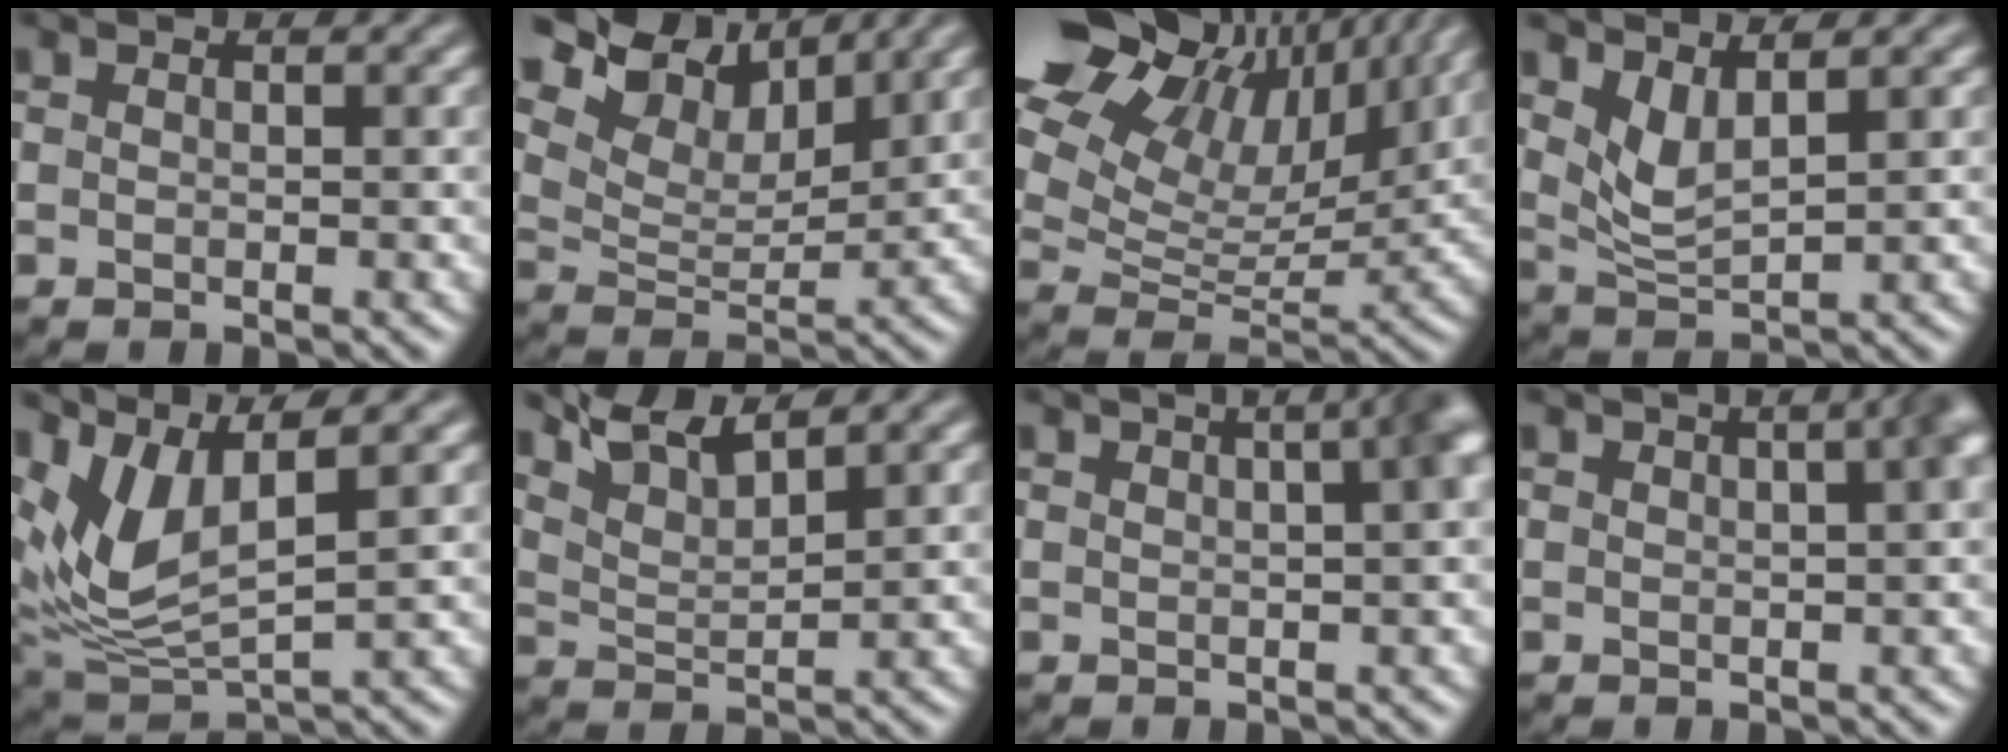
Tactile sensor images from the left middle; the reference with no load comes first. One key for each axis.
{"total": 9.9, "fx": 7.2, "fy": 4.8, "fz": 4.8, "tx": -0.111, "ty": 0.025, "tz": 0.117}
{"total": 17.6, "fx": 11.0, "fy": 10.0, "fz": 9.5, "tx": -0.215, "ty": 0.072, "tz": 0.180}
{"total": 2.2, "fx": 1.6, "fy": 0.4, "fz": 1.4, "tx": -0.035, "ty": -0.006, "tz": 0.043}
{"total": 6.6, "fx": 3.2, "fy": 2.5, "fz": 5.2, "tx": -0.125, "ty": 0.004, "tz": 0.069}
{"total": 4.4, "fx": 4.0, "fy": 0.6, "fz": 1.8, "tx": -0.040, "ty": 0.015, "tz": 0.080}
{"total": 9.4, "fx": 2.4, "fy": 5.4, "fz": 7.4, "tx": -0.029, "ty": 0.049, "tz": 0.014}
{"total": 7.3, "fx": 2.0, "fy": 4.0, "fz": 5.7, "tx": -0.018, "ty": 0.045, "tz": 0.016}